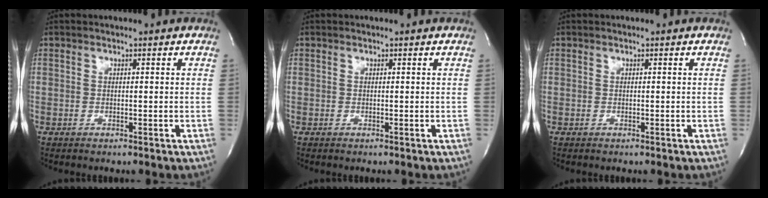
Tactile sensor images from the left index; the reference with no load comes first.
{"total": 0.0}
{"total": 0.0}